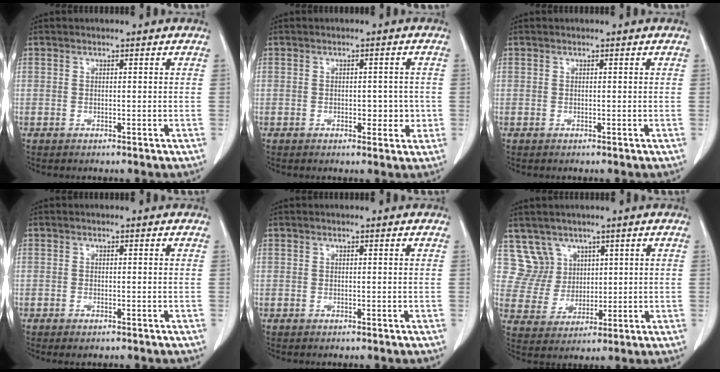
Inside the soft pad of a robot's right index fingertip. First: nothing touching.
{"total": 3.2, "force": [-0.4, 2.0, 2.4], "torque": [-0.022, 0.005, -0.001]}
{"total": 0.0}
{"total": 1.1, "force": [-0.8, 0.3, 0.8], "torque": [-0.014, -0.002, -0.009]}
{"total": 0.0}
{"total": 6.1, "force": [3.7, 4.8, -0.5], "torque": [0.009, 0.010, 0.083]}